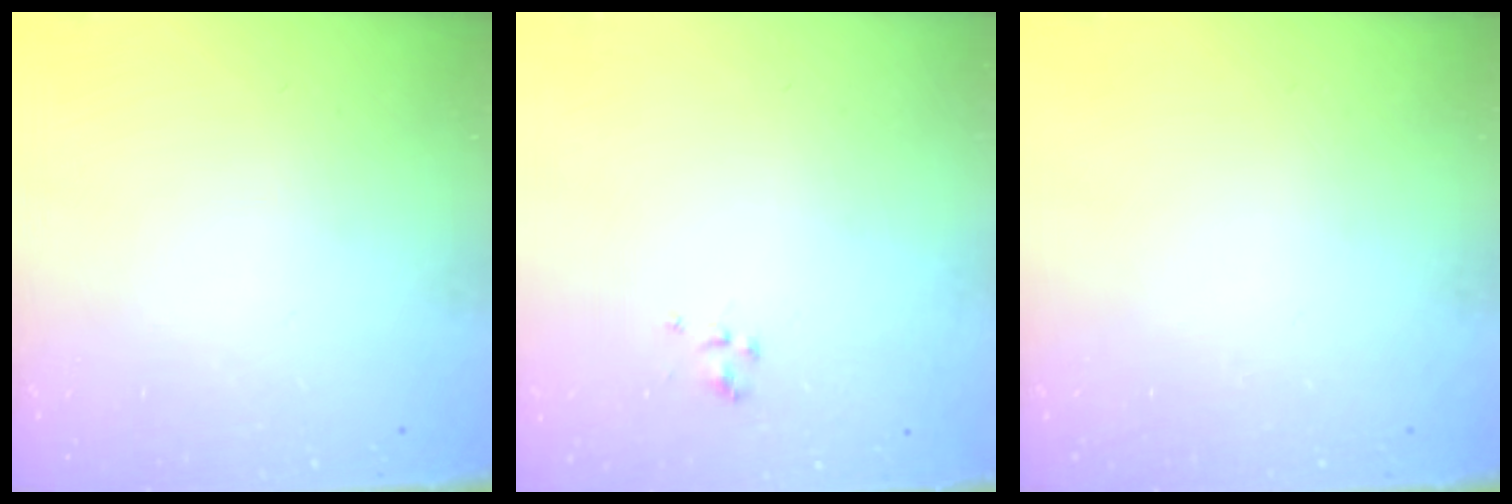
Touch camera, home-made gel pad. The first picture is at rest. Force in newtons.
{"total": 2.5, "press": 2.2, "slide": 1.3}
{"total": 0.0}